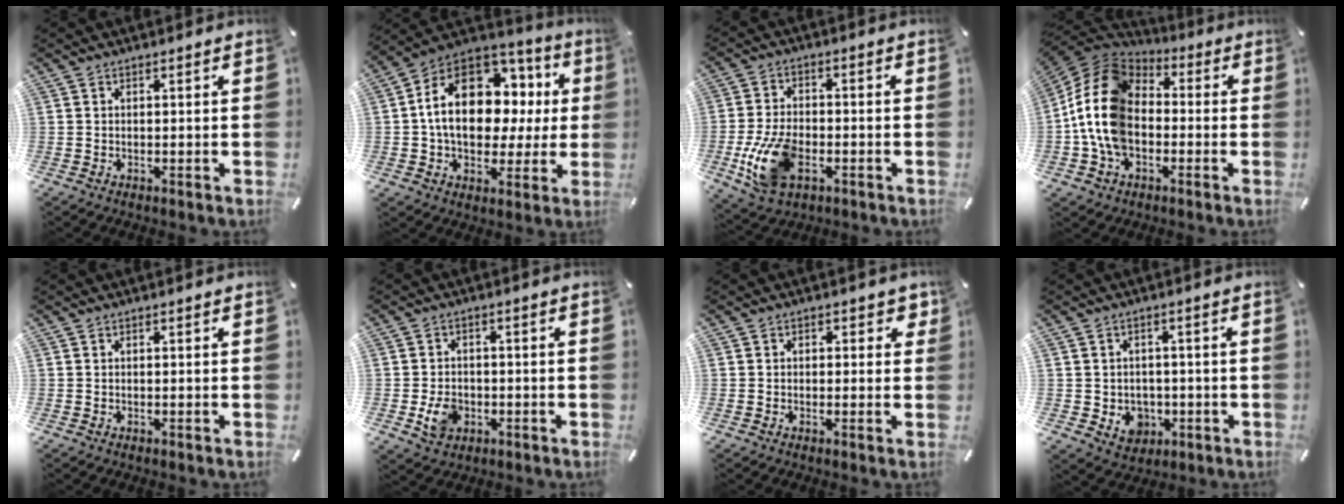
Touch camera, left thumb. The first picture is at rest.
{"total": 20.3, "force": [3.6, 14.1, 14.2], "torque": [-0.242, -0.013, 0.061]}
{"total": 12.9, "force": [-3.8, 7.9, 9.4], "torque": [-0.201, 0.005, -0.064]}
{"total": 16.4, "force": [-2.9, 12.1, 10.6], "torque": [-0.243, 0.027, -0.058]}
{"total": 0.0}
{"total": 6.1, "force": [-1.6, 5.0, 3.1], "torque": [-0.055, -0.001, -0.030]}
{"total": 2.1, "force": [0.1, 1.7, 1.3], "torque": [-0.001, -0.001, -0.006]}
{"total": 5.4, "force": [-0.9, 5.0, 1.8], "torque": [-0.019, 0.002, -0.018]}